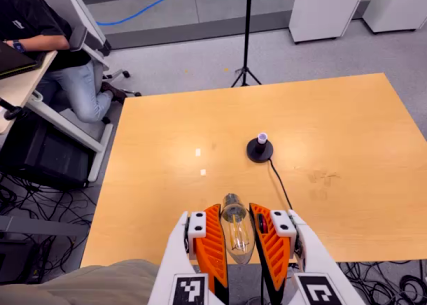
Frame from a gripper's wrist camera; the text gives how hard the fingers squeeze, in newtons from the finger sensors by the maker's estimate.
{"total": 21.4, "left": 22.9, "right": 20.0}